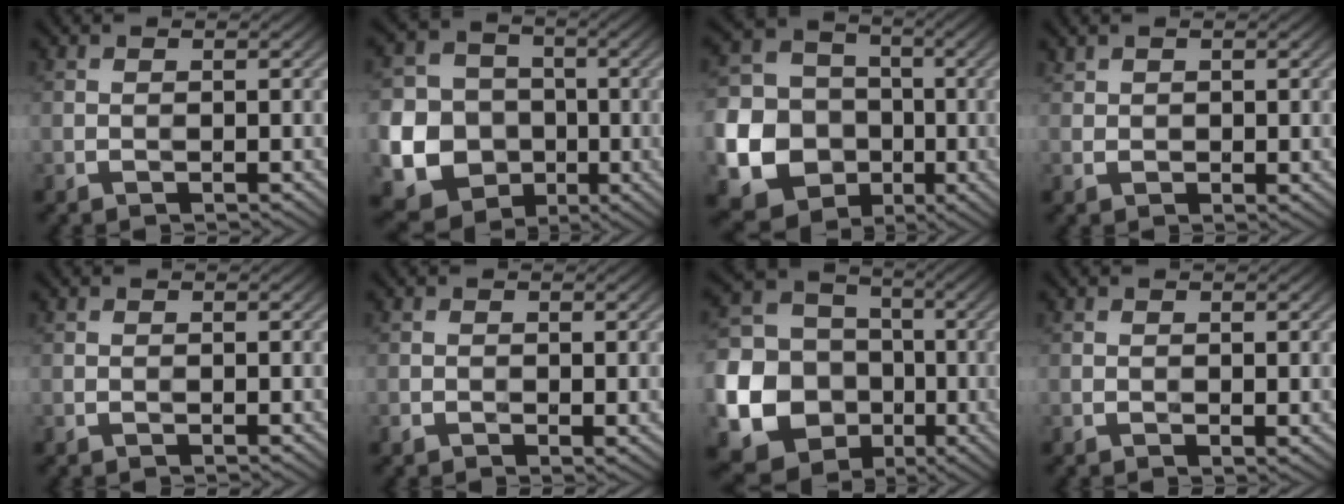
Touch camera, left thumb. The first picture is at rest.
{"total": 14.3, "force": [-3.6, 13.1, 4.5], "torque": [-0.152, -0.046, -0.071]}
{"total": 16.0, "force": [-4.4, 14.2, 5.9], "torque": [-0.185, -0.050, -0.094]}
{"total": 1.3, "force": [0.7, 1.0, 0.5], "torque": [-0.010, -0.002, 0.018]}
{"total": 0.0}
{"total": 1.1, "force": [-0.2, 0.6, 0.9], "torque": [-0.012, -0.004, -0.001]}
{"total": 18.5, "force": [-5.1, 16.4, 6.8], "torque": [-0.219, -0.036, -0.108]}
{"total": 0.8, "force": [0.1, 0.3, 0.7], "torque": [-0.011, -0.004, 0.002]}